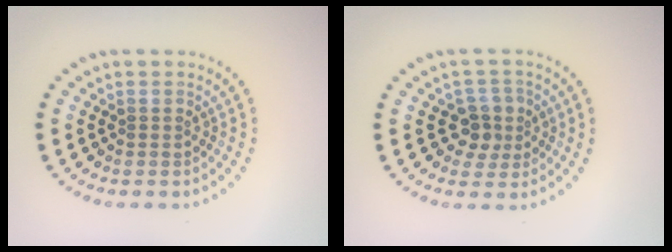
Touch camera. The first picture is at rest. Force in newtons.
{"total": 2.6, "press": 2.4, "slide": 1.2}